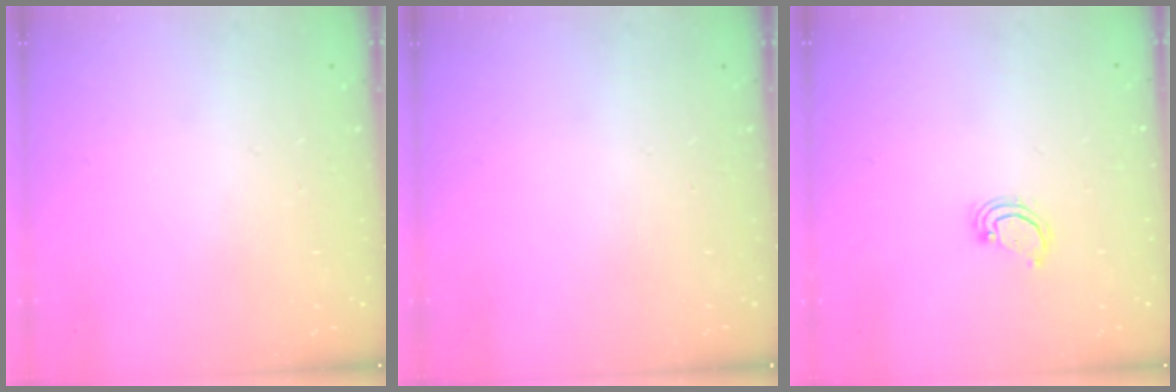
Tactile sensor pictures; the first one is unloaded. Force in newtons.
{"total": 0.0}
{"total": 2.8, "press": 2.8, "slide": 0.2}